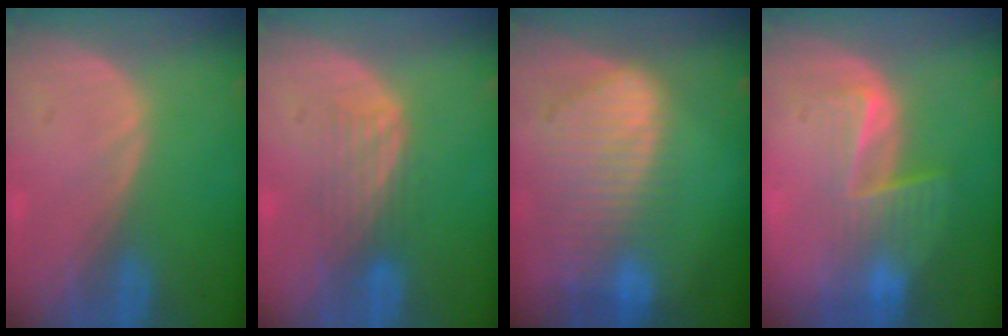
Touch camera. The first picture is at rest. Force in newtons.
{"total": 4.3, "press": 3.6, "slide": 2.3}
{"total": 10.3, "press": 8.7, "slide": 5.6}
{"total": 6.7, "press": 5.7, "slide": 3.5}